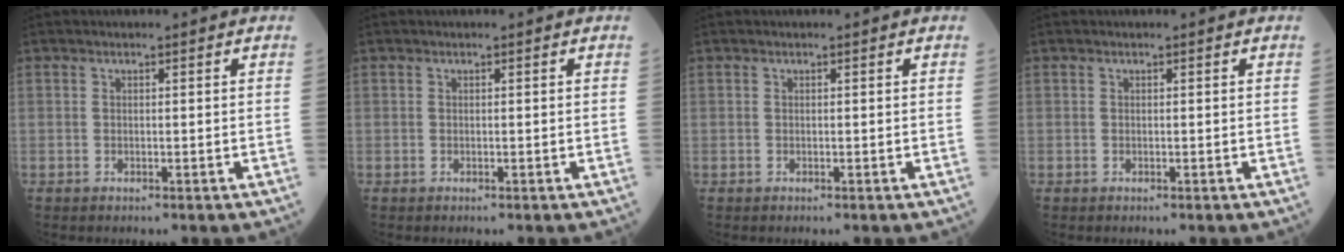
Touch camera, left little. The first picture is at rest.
{"total": 0.0}
{"total": 0.0}
{"total": 0.0}